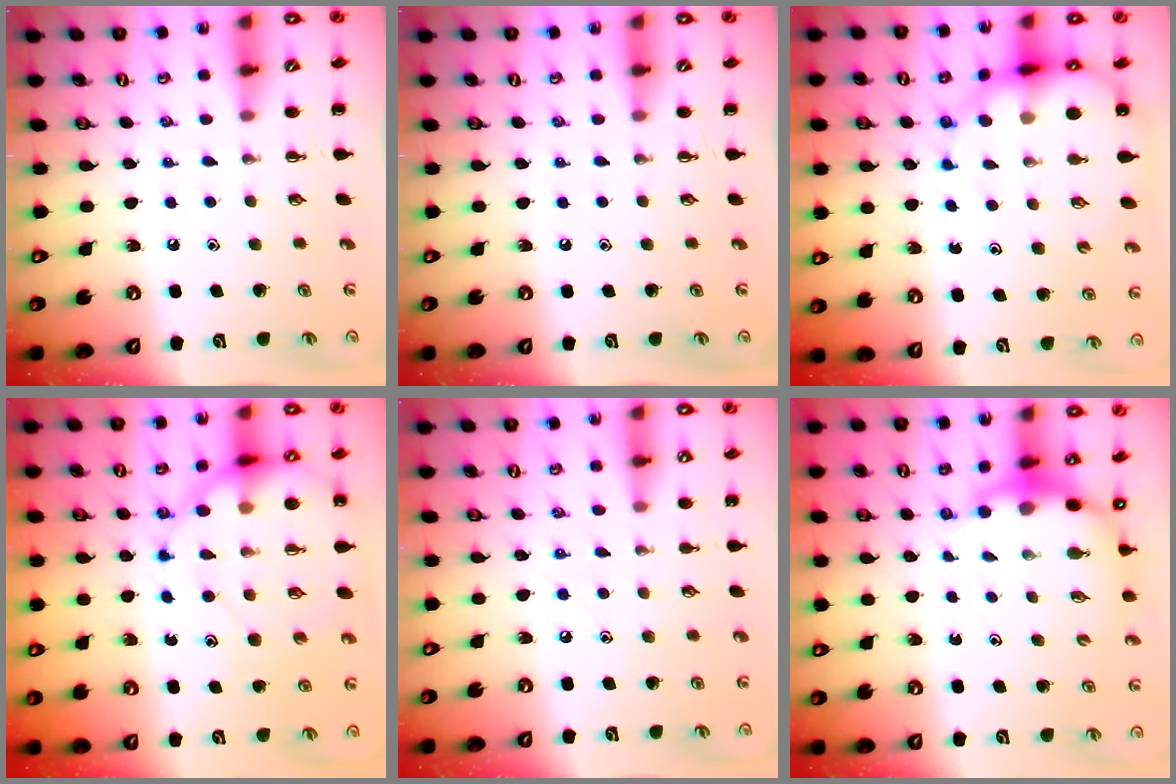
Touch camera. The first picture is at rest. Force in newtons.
{"total": 0.0}
{"total": 13.6, "press": 13.1, "slide": 3.5}
{"total": 22.8, "press": 22.7, "slide": 2.9}
{"total": 5.6, "press": 5.3, "slide": 1.6}
{"total": 7.1, "press": 6.9, "slide": 1.7}